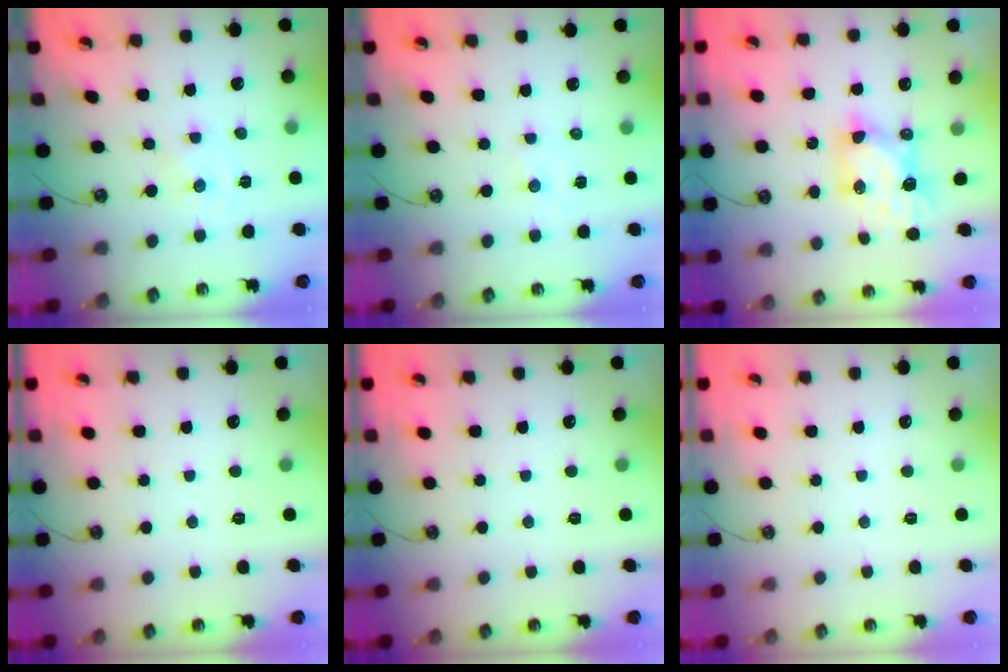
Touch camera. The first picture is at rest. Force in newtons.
{"total": 1.8, "press": 1.7, "slide": 0.3}
{"total": 7.1, "press": 7.1, "slide": 0.2}
{"total": 0.0}
{"total": 0.0}
{"total": 0.0}